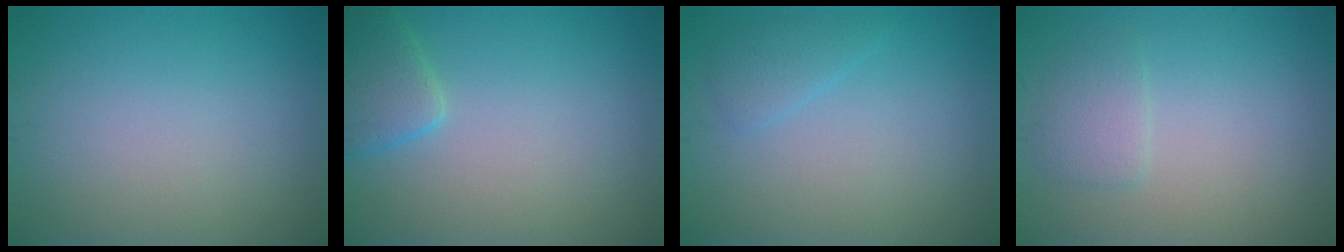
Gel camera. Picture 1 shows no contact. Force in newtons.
{"total": 2.9, "press": 2.9, "slide": 0.1}
{"total": 1.4, "press": 1.4, "slide": 0.1}
{"total": 1.7, "press": 1.6, "slide": 0.2}